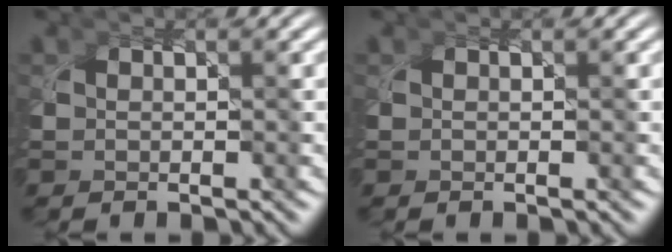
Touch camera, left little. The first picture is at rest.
{"total": 0.0}